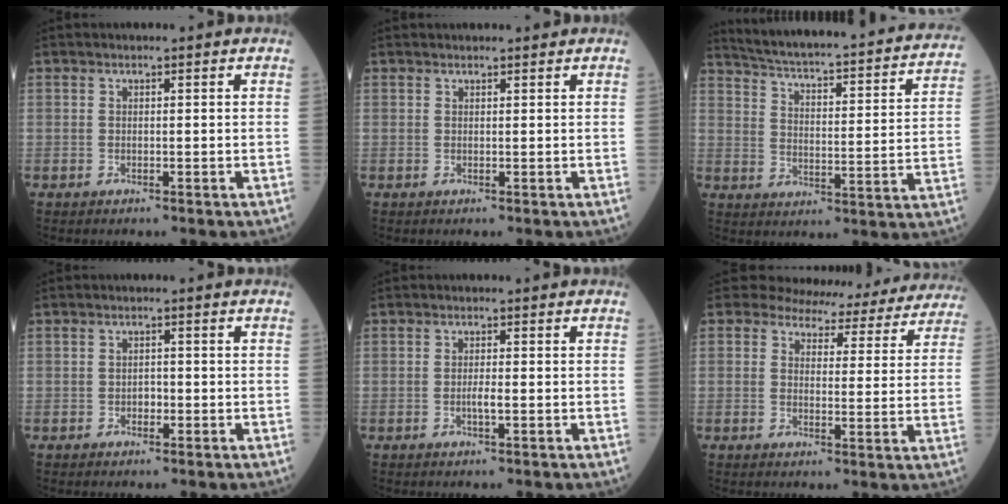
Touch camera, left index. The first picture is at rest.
{"total": 2.9, "force": [2.7, 0.5, 0.6], "torque": [-0.005, 0.020, 0.032]}
{"total": 27.7, "force": [24.6, 3.5, 12.2], "torque": [-0.189, -0.061, 0.300]}
{"total": 1.3, "force": [-1.0, 0.7, 0.5], "torque": [-0.005, -0.003, -0.019]}
{"total": 1.4, "force": [-0.9, 0.0, 1.0], "torque": [-0.021, -0.008, -0.016]}
{"total": 16.7, "force": [15.7, 5.2, 2.4], "torque": [-0.008, -0.044, 0.157]}